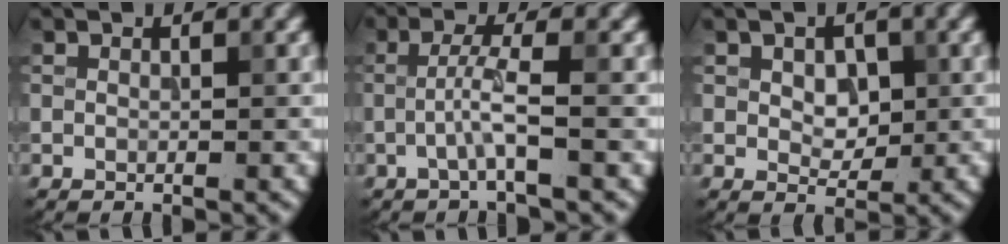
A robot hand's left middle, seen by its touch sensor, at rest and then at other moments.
{"total": 2.7, "force": [-0.8, 0.1, 2.6], "torque": [-0.053, 0.008, -0.021]}
{"total": 2.7, "force": [0.4, 1.9, 1.9], "torque": [-0.034, -0.003, 0.010]}